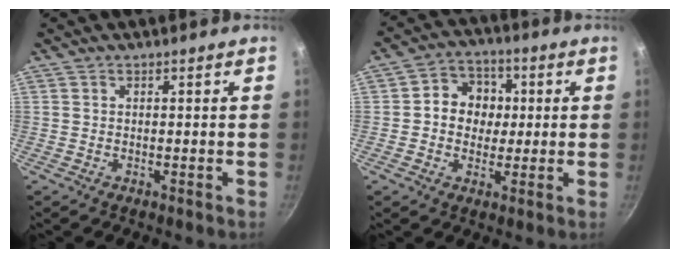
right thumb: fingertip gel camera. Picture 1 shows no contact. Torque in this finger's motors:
{"motor_torque": [-0.02, 0.11, 0.11, -0.03, 0.15]}